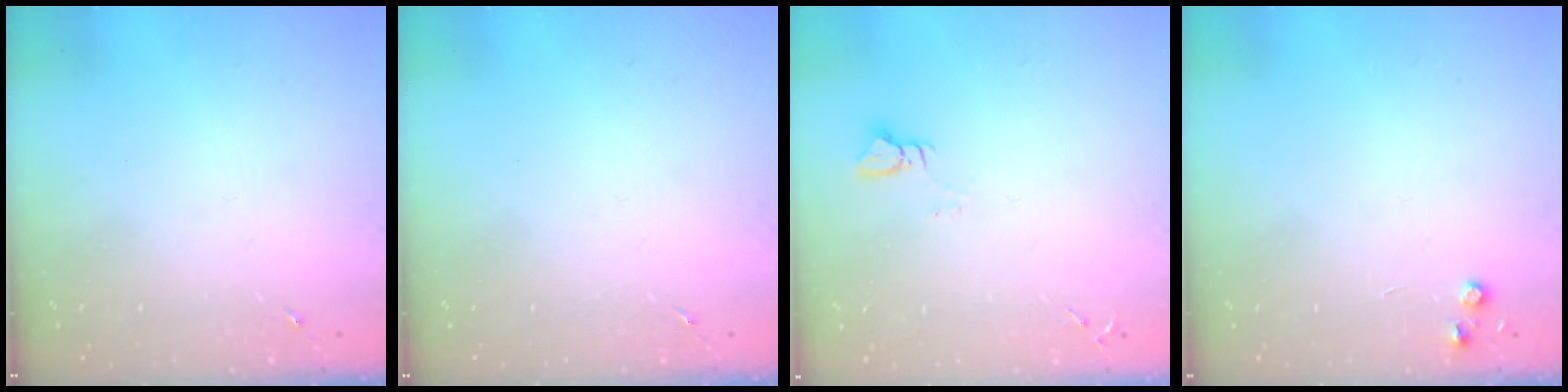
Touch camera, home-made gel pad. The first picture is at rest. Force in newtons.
{"total": 0.0}
{"total": 3.0, "press": 3.0, "slide": 0.3}
{"total": 3.8, "press": 3.7, "slide": 0.5}